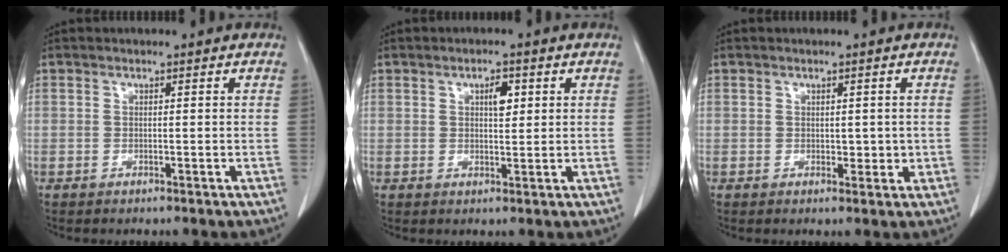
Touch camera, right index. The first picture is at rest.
{"total": 2.9, "force": [1.0, 1.1, 2.4], "torque": [-0.040, 0.001, 0.017]}
{"total": 1.3, "force": [0.0, 0.9, 0.9], "torque": [-0.011, 0.003, 0.003]}